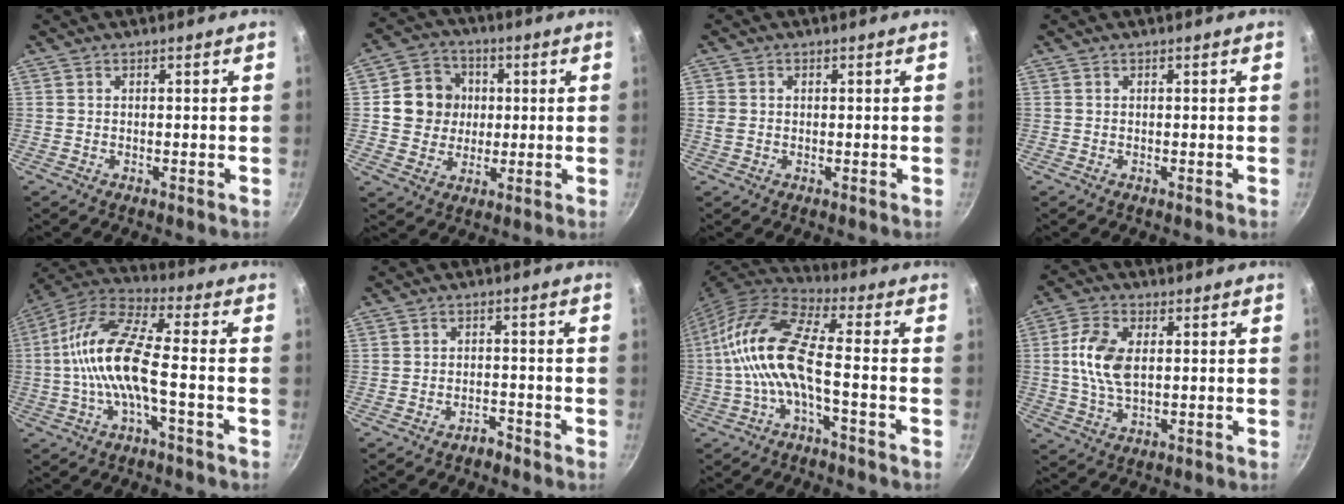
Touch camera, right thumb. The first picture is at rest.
{"total": 10.2, "force": [1.3, 9.4, 3.8], "torque": [-0.027, 0.012, 0.017]}
{"total": 2.2, "force": [0.0, 1.9, 1.2], "torque": [-0.023, 0.003, 0.001]}
{"total": 0.0}
{"total": 14.2, "force": [-2.4, 4.3, 13.3], "torque": [-0.272, 0.039, -0.063]}
{"total": 2.4, "force": [-2.1, 0.9, 0.6], "torque": [0.003, 0.028, -0.029]}
{"total": 14.2, "force": [-2.4, 4.8, 13.2], "torque": [-0.280, 0.040, -0.062]}
{"total": 9.1, "force": [1.0, 5.0, 7.5], "torque": [-0.148, 0.009, 0.017]}